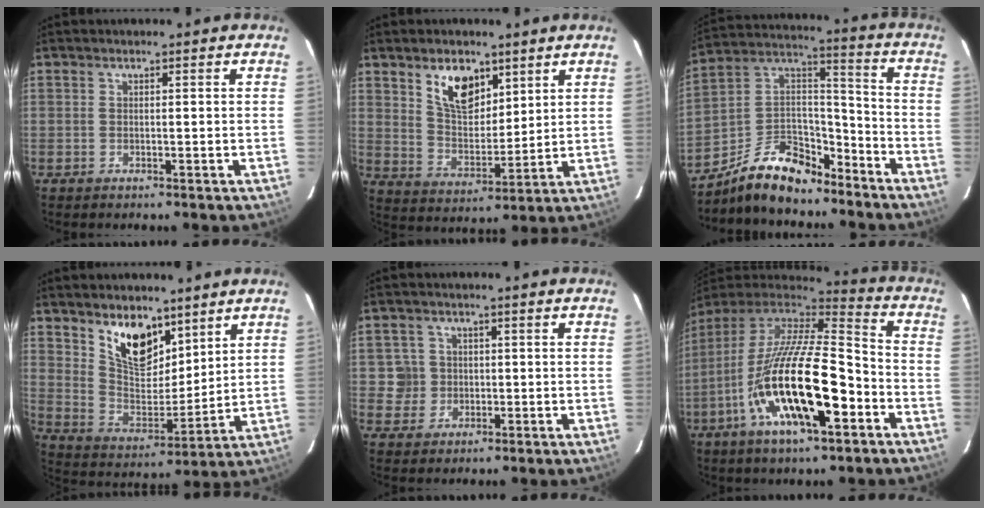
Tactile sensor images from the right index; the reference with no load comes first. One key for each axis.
{"total": 9.9, "fx": 5.8, "fy": 5.4, "fz": 5.9, "tx": -0.099, "ty": 0.006, "tz": 0.114}
{"total": 15.9, "fx": -12.0, "fy": 7.1, "fz": 7.7, "tx": -0.167, "ty": 0.043, "tz": -0.202}
{"total": 12.5, "fx": 8.2, "fy": 6.3, "fz": 7.1, "tx": -0.124, "ty": -0.007, "tz": 0.159}
{"total": 4.2, "fx": 0.0, "fy": 4.2, "fz": 0.3, "tx": 0.003, "ty": 0.020, "tz": 0.006}
{"total": 23.0, "fx": -8.7, "fy": 6.9, "fz": 20.2, "tx": -0.368, "ty": -0.035, "tz": -0.160}